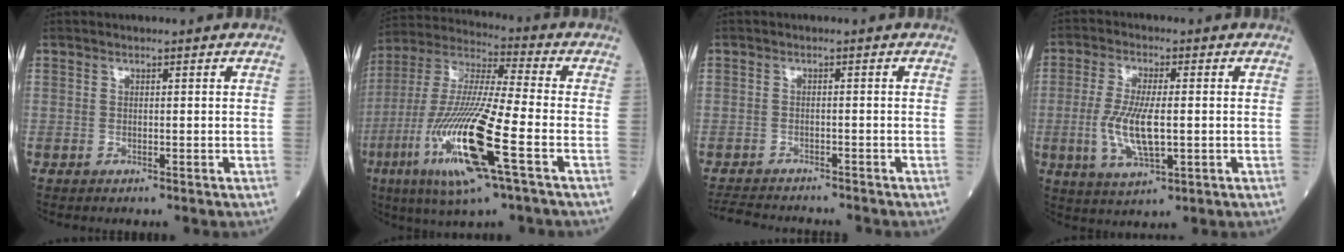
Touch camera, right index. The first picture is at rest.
{"total": 18.4, "force": [-6.5, 1.1, 17.2], "torque": [-0.365, -0.023, -0.123]}
{"total": 7.3, "force": [-7.0, 1.1, 1.9], "torque": [-0.029, -0.013, -0.107]}
{"total": 8.2, "force": [-0.9, 2.2, 7.8], "torque": [-0.168, -0.008, -0.016]}